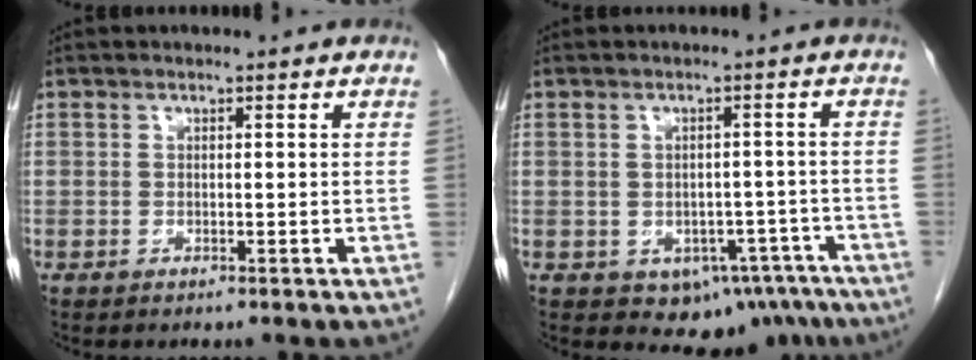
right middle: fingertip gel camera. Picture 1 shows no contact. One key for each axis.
{"total": 8.3, "fx": -5.3, "fy": 5.3, "fz": 3.6, "tx": -0.021, "ty": 0.018, "tz": -0.067}